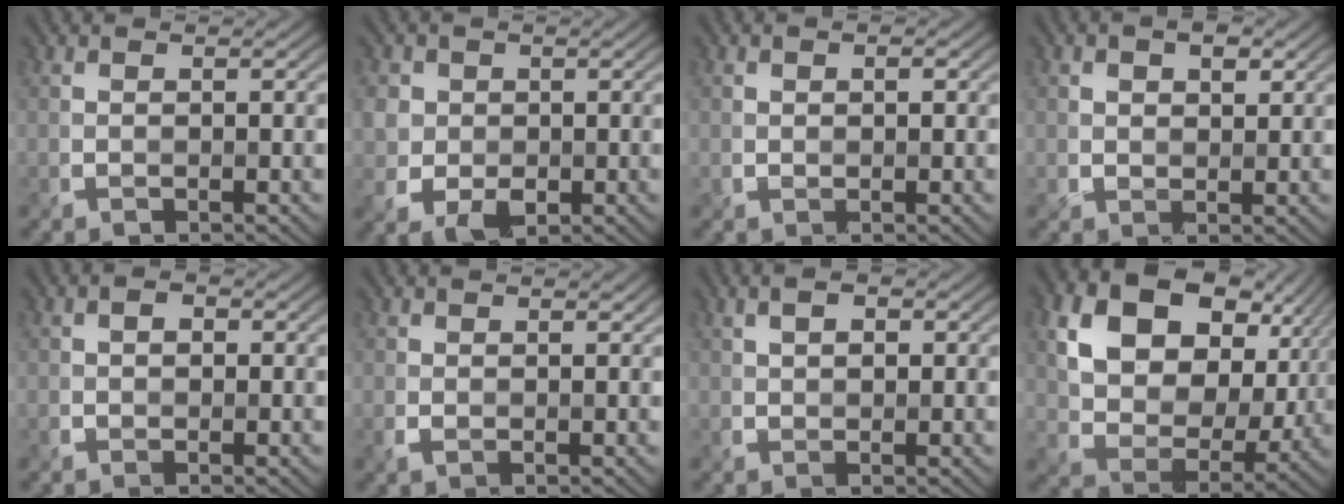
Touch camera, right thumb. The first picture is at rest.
{"total": 4.6, "force": [0.0, 4.1, 2.1], "torque": [-0.056, -0.009, -0.008]}
{"total": 1.1, "force": [0.4, 0.8, 0.7], "torque": [-0.014, 0.000, 0.006]}
{"total": 3.4, "force": [1.6, 2.1, 2.2], "torque": [-0.033, -0.003, 0.026]}
{"total": 1.8, "force": [0.2, 1.4, 1.1], "torque": [-0.019, 0.001, -0.002]}
{"total": 0.6, "force": [0.4, 0.3, 0.3], "torque": [-0.005, -0.003, 0.008]}
{"total": 2.5, "force": [1.0, 1.5, 1.8], "torque": [-0.032, 0.004, 0.011]}
{"total": 14.5, "force": [5.5, 10.1, 8.9], "torque": [-0.168, -0.001, 0.103]}